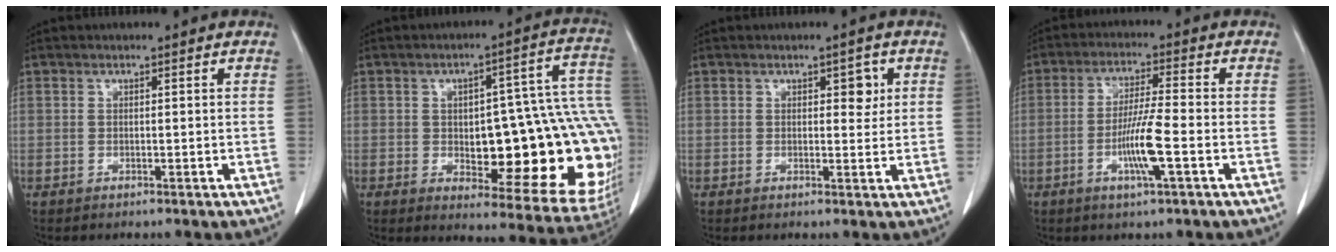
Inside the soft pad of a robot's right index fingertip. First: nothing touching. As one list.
[{"total": 24.7, "force": [-2.4, 7.1, 23.5], "torque": [-0.212, 0.035, -0.004]}, {"total": 2.7, "force": [1.0, 1.4, 2.1], "torque": [-0.022, 0.002, 0.013]}, {"total": 7.6, "force": [-2.4, -0.1, 7.2], "torque": [-0.137, -0.006, -0.047]}]